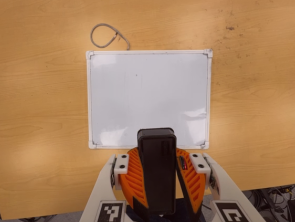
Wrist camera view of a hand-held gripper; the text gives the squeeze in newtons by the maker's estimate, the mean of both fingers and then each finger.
{"total": 11.4, "left": 11.1, "right": 11.6}